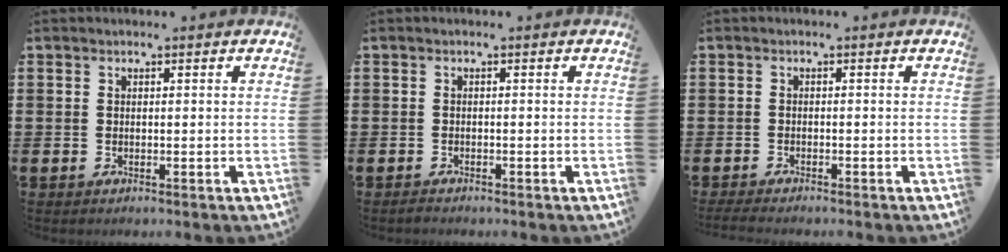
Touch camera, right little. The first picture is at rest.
{"total": 0.5, "force": [-0.5, 0.1, 0.1], "torque": [-0.004, -0.002, -0.011]}
{"total": 1.1, "force": [-0.9, 0.1, 0.7], "torque": [-0.011, -0.001, -0.018]}